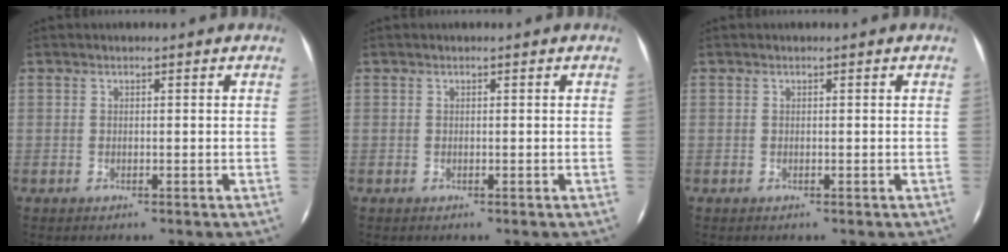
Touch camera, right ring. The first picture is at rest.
{"total": 0.0}
{"total": 0.0}